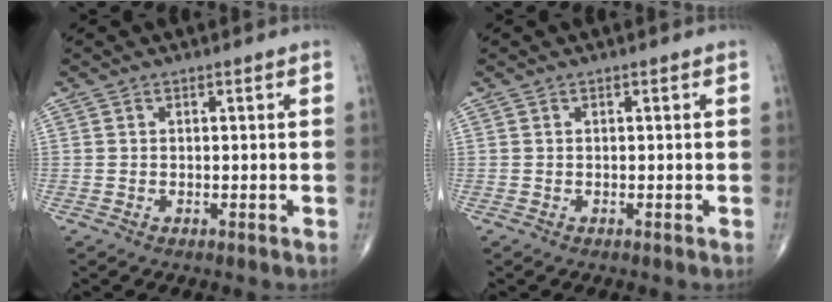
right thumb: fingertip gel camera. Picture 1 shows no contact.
{"total": 0.0}